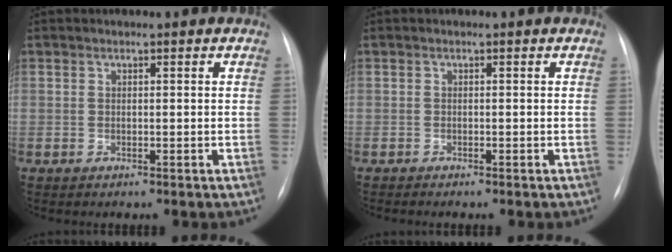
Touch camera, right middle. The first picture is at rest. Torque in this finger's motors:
{"motor_torque": [0.62, -0.72, -0.01, 0.00]}